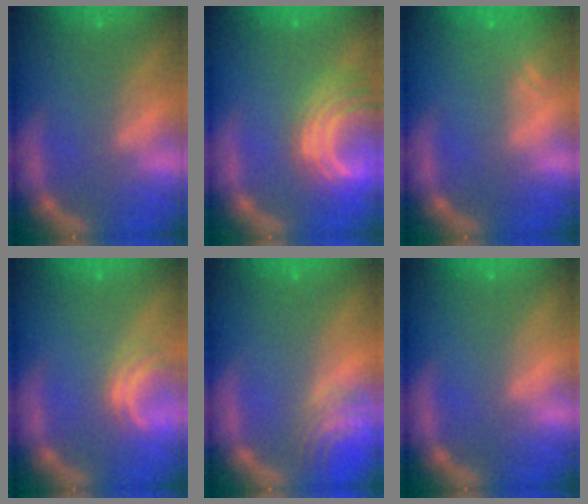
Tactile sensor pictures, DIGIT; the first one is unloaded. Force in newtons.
{"total": 8.1}
{"total": 2.4}
{"total": 2.5}
{"total": 3.9}
{"total": 0.0}